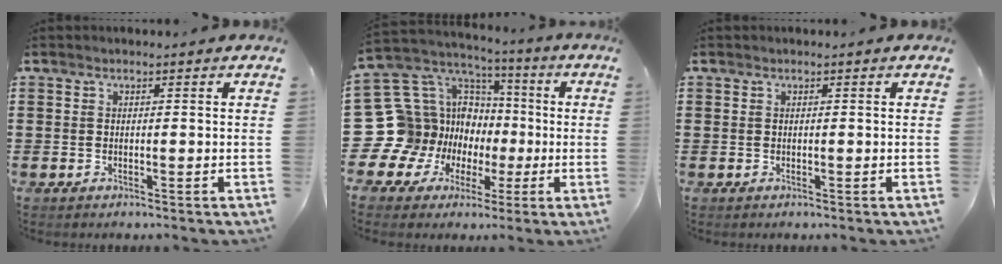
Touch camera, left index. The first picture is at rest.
{"total": 15.3, "force": [-1.9, 14.5, 4.5], "torque": [-0.178, -0.028, -0.002]}
{"total": 0.0}